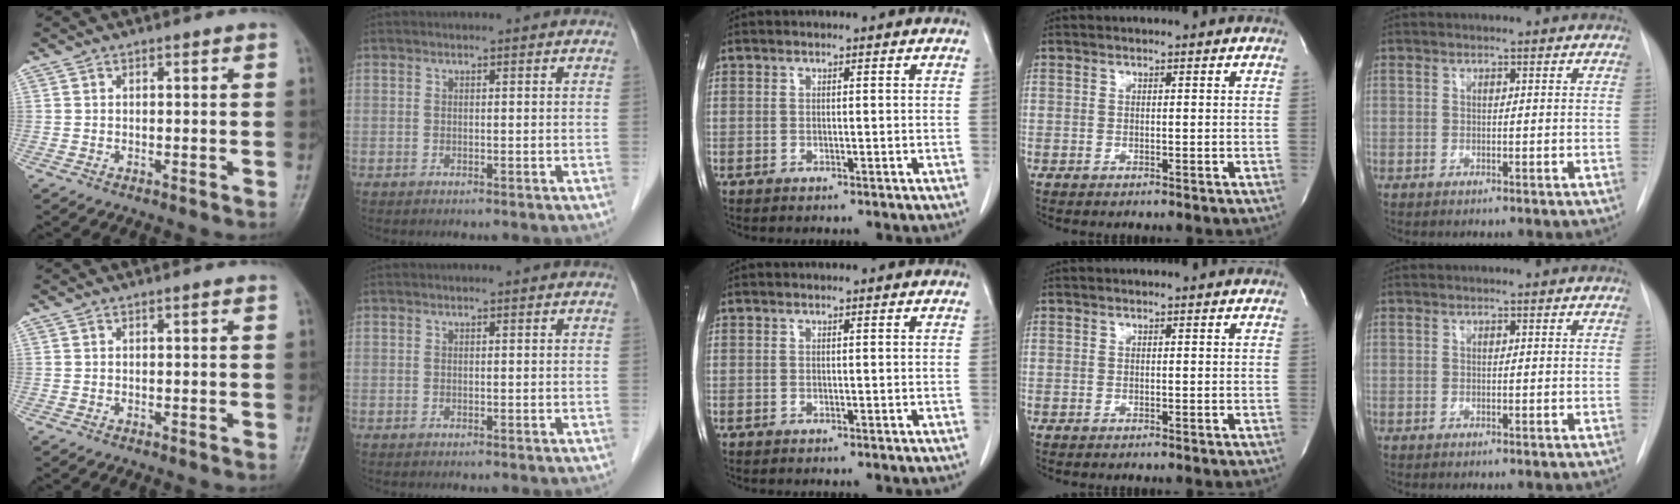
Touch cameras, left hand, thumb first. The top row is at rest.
{}